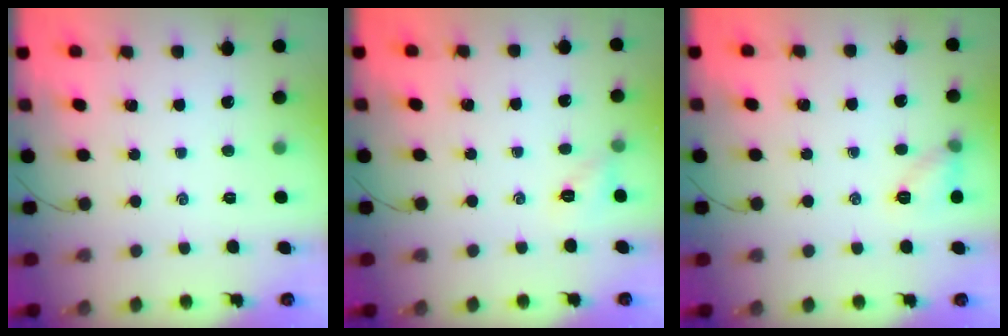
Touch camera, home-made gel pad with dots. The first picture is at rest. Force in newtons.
{"total": 4.8, "press": 4.8, "slide": 0.2}
{"total": 7.3, "press": 7.3, "slide": 0.6}